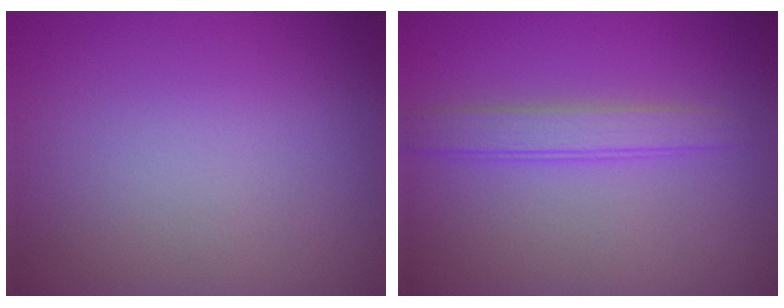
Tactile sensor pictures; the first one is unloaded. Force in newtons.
{"total": 2.4, "press": 2.3, "slide": 0.2}